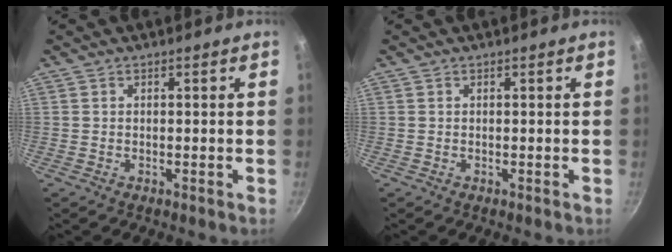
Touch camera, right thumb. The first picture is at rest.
{"total": 0.0}